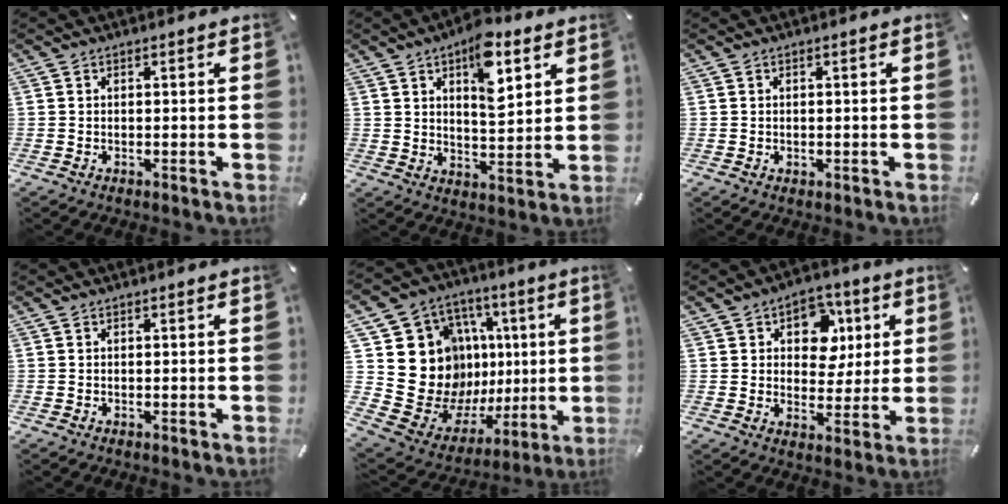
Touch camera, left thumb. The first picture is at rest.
{"total": 11.3, "force": [6.3, 5.6, 7.6], "torque": [-0.098, -0.029, 0.105]}
{"total": 0.5, "force": [0.1, 0.5, 0.1], "torque": [-0.002, 0.003, 0.002]}
{"total": 0.0}
{"total": 23.1, "force": [3.2, 19.6, 11.9], "torque": [-0.189, -0.048, 0.110]}
{"total": 10.6, "force": [3.5, 8.4, 5.3], "torque": [-0.065, -0.010, 0.059]}